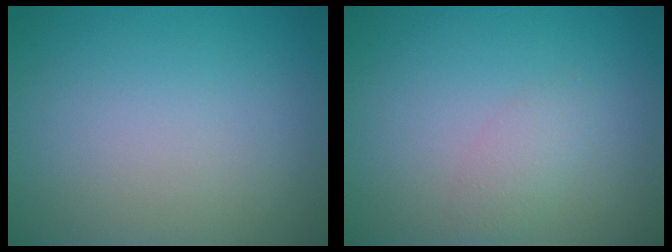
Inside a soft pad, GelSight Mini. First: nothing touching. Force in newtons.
{"total": 1.5, "press": 1.5, "slide": 0.1}